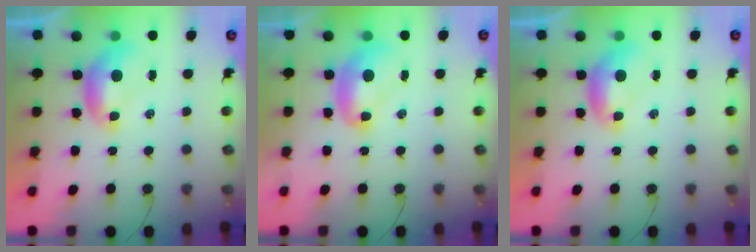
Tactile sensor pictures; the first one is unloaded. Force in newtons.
{"total": 2.4, "press": 2.4, "slide": 0.2}
{"total": 0.0}